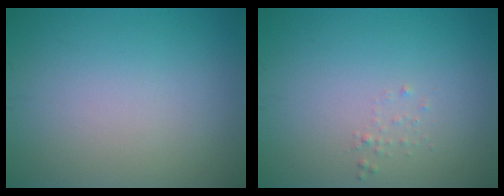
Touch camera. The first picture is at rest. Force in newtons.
{"total": 0.5, "press": 0.5, "slide": 0.1}